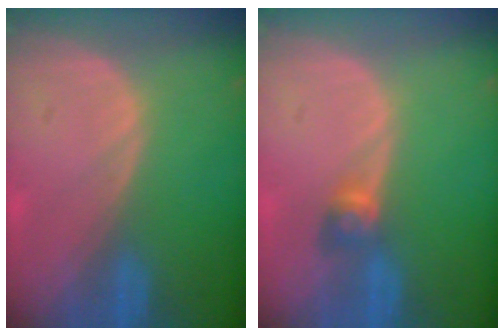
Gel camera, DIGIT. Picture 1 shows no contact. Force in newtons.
{"total": 2.7, "press": 2.4, "slide": 1.2}